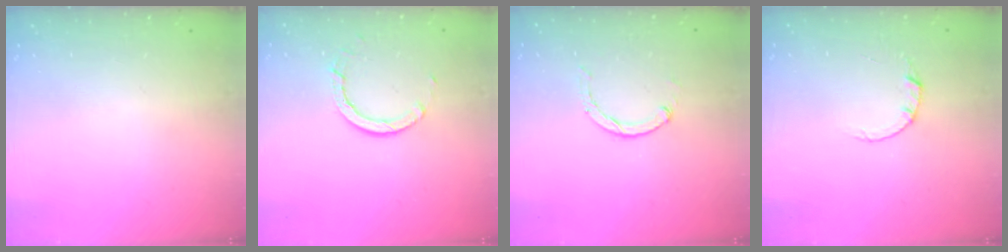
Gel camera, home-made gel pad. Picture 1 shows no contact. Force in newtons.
{"total": 4.9, "press": 4.9, "slide": 0.5}
{"total": 0.8, "press": 0.8, "slide": 0.2}
{"total": 2.0, "press": 2.0, "slide": 0.2}